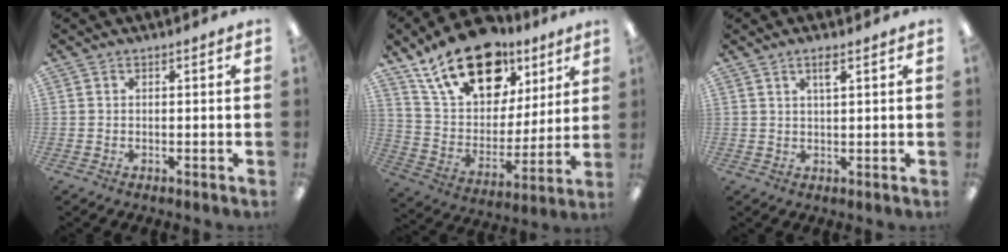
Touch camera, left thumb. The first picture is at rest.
{"total": 21.3, "force": [13.5, 12.0, 11.4], "torque": [-0.197, -0.064, 0.243]}
{"total": 2.8, "force": [1.8, 0.5, 2.0], "torque": [-0.038, 0.000, 0.028]}